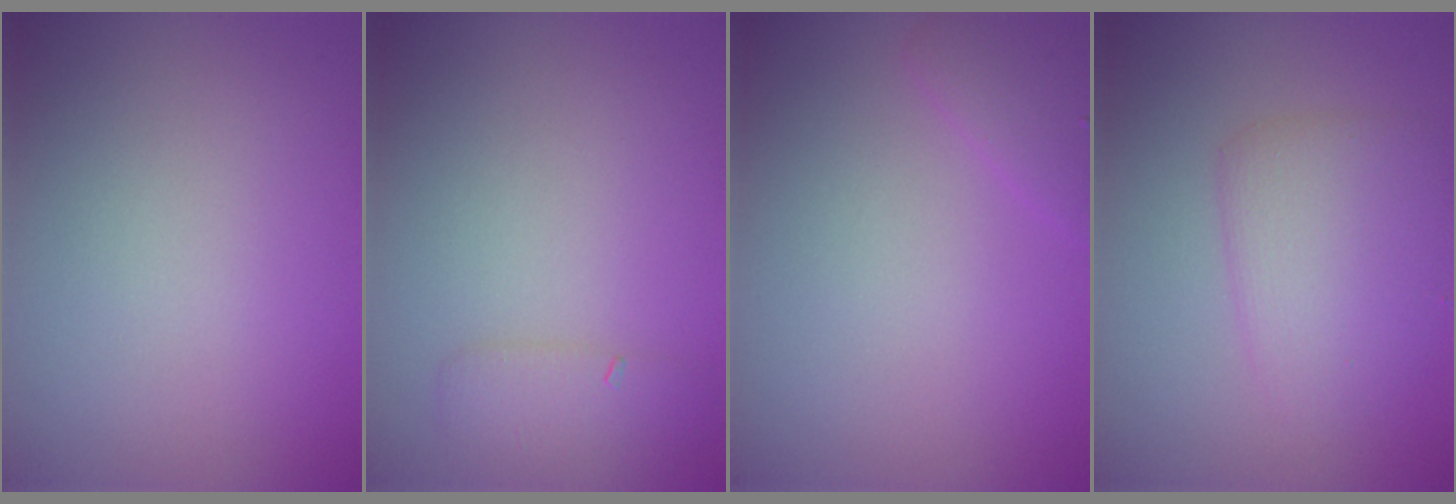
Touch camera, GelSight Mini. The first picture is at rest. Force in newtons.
{"total": 1.9, "press": 1.9, "slide": 0.1}
{"total": 1.6, "press": 1.6, "slide": 0.1}
{"total": 3.7, "press": 3.7, "slide": 0.1}